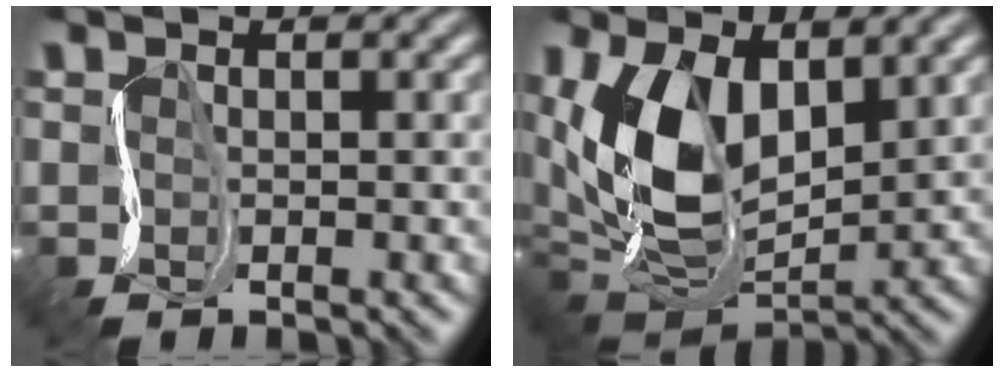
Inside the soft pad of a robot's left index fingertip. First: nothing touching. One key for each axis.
{"total": 8.6, "fx": 1.3, "fy": 5.1, "fz": 6.9, "tx": -0.144, "ty": -0.015, "tz": 0.015}